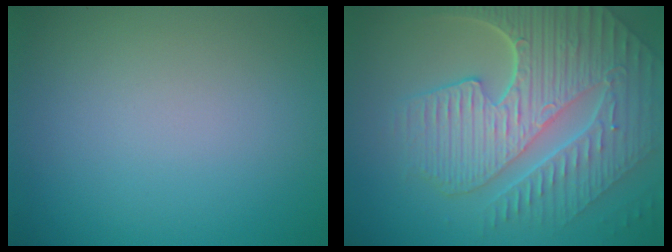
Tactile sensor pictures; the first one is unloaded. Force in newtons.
{"total": 9.6, "press": 6.5, "slide": 7.1}